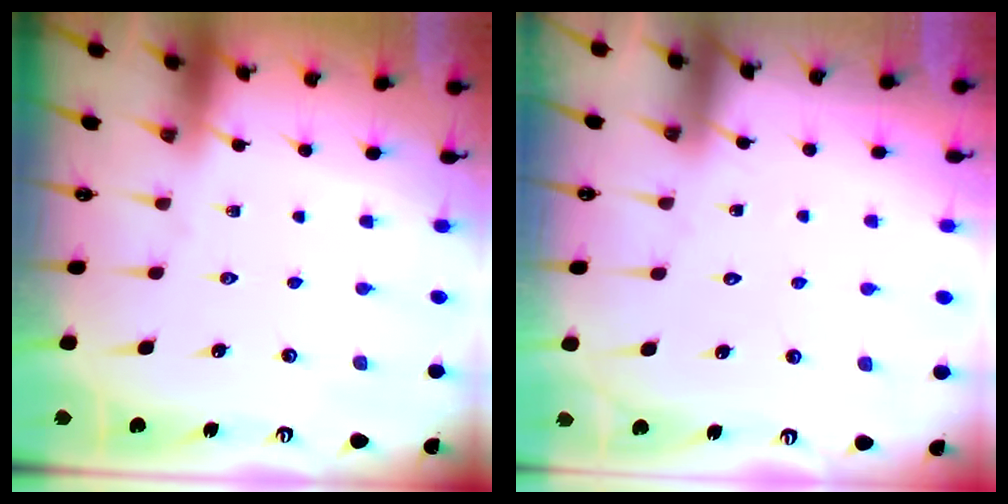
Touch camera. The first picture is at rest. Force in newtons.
{"total": 4.4, "press": 4.4, "slide": 0.5}